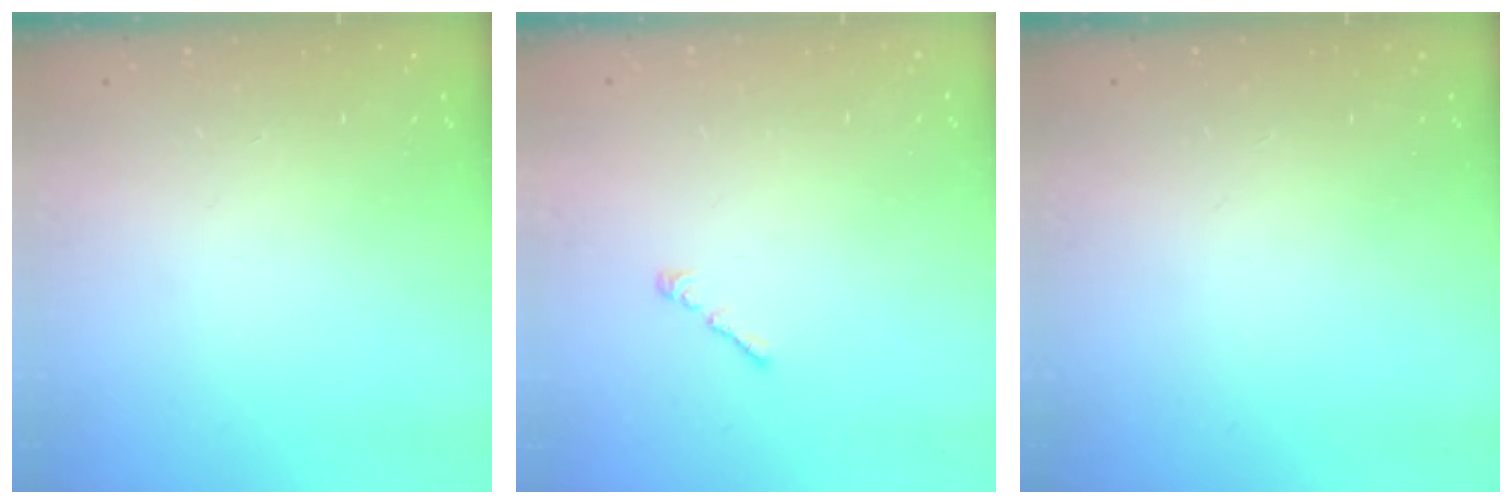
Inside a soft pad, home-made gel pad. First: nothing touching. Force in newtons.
{"total": 1.1, "press": 0.9, "slide": 0.5}
{"total": 0.0}